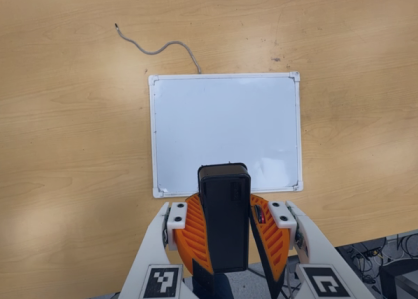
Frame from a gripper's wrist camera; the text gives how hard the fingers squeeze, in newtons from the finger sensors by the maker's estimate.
{"total": 9.8, "left": 10.0, "right": 9.6}